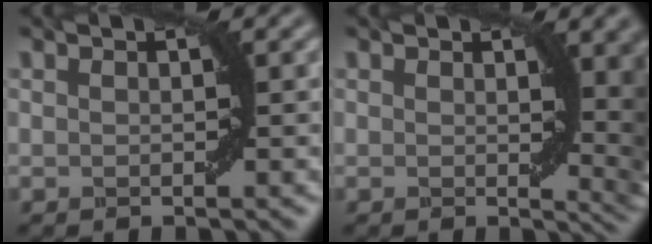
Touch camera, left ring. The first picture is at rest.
{"total": 6.7, "force": [1.1, 2.5, 6.2], "torque": [-0.051, -0.005, 0.022]}